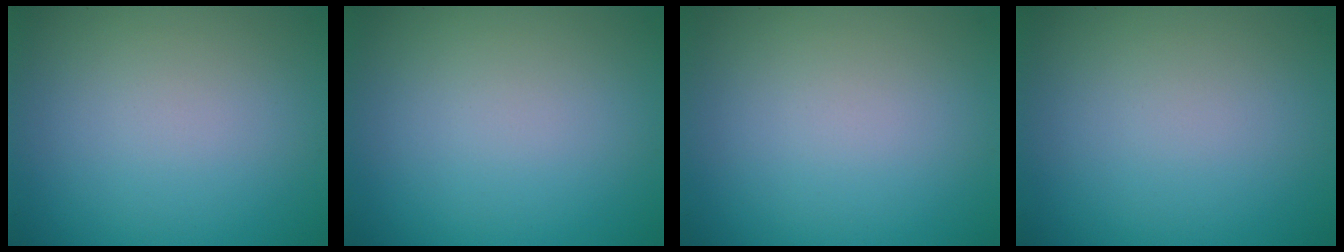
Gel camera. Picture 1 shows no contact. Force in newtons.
{"total": 0.0}
{"total": 0.0}
{"total": 0.0}